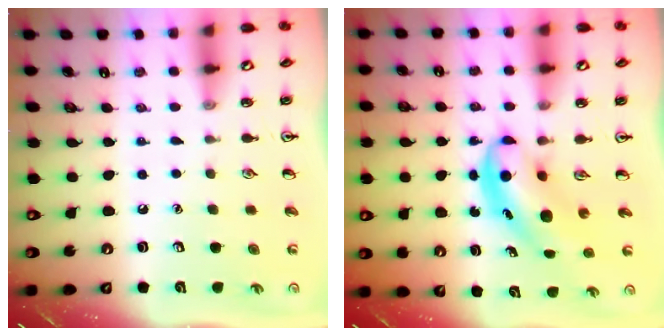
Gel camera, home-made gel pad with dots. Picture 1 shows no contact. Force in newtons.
{"total": 6.7, "press": 6.6, "slide": 1.3}